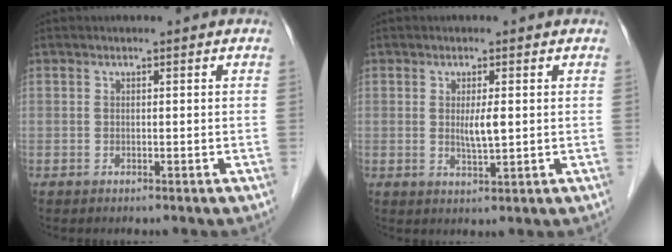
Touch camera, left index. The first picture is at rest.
{"total": 3.1, "force": [0.3, 0.4, 3.0], "torque": [-0.058, -0.005, 0.009]}